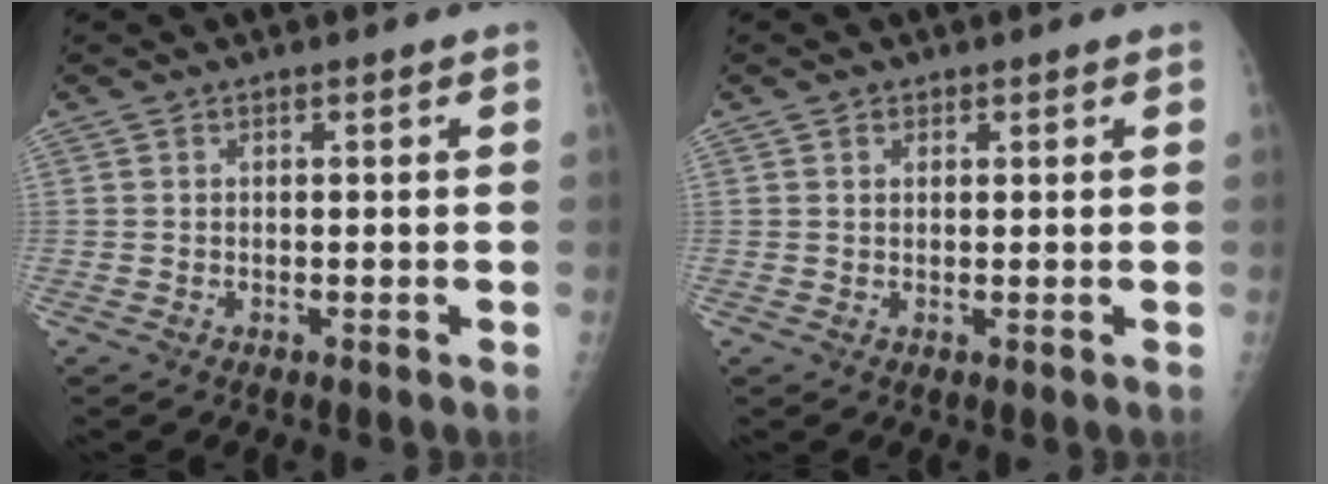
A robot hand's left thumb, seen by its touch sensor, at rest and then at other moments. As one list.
[{"total": 1.4, "force": [0.7, 1.1, 0.3], "torque": [0.007, 0.000, 0.009]}]